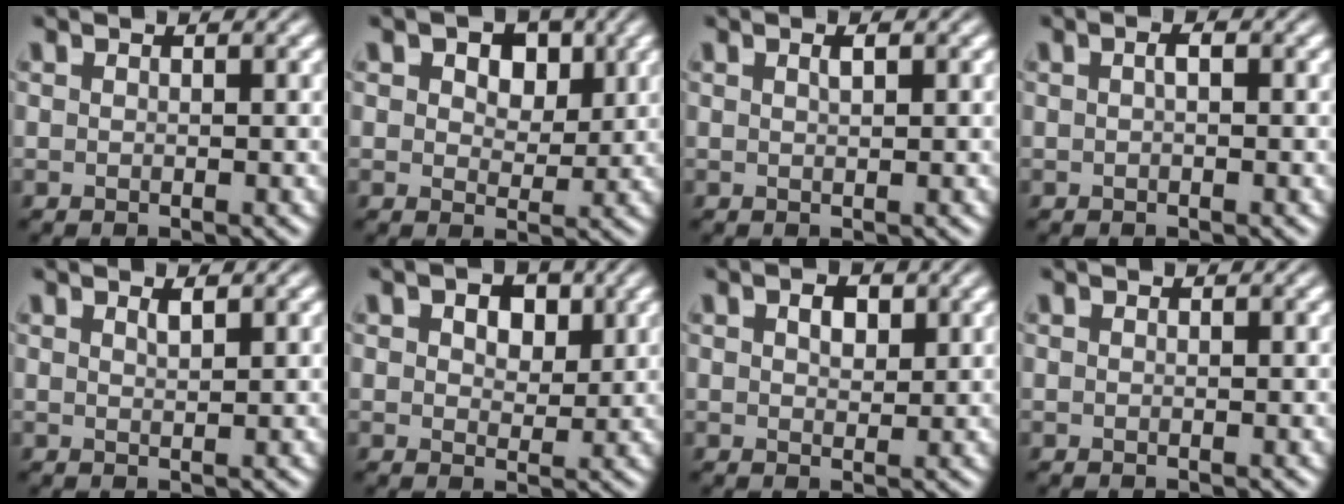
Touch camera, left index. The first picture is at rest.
{"total": 4.6, "force": [1.8, 3.0, 3.0], "torque": [-0.039, 0.004, 0.011]}
{"total": 0.8, "force": [0.4, 0.2, 0.7], "torque": [-0.013, 0.002, 0.007]}
{"total": 0.8, "force": [0.0, 0.2, 0.8], "torque": [-0.016, 0.002, 0.001]}
{"total": 0.9, "force": [0.7, 0.2, 0.6], "torque": [-0.008, 0.000, 0.011]}
{"total": 4.1, "force": [1.8, 2.6, 2.7], "torque": [-0.035, 0.004, 0.016]}
{"total": 2.1, "force": [0.8, 1.3, 1.4], "torque": [-0.023, 0.002, 0.014]}
{"total": 0.0}